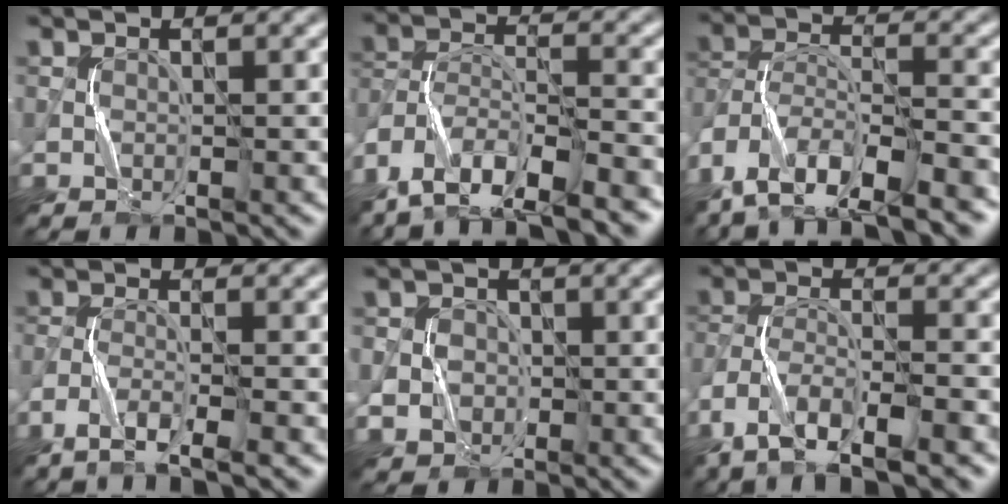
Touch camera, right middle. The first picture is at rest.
{"total": 10.7, "force": [-9.1, 3.0, 4.8], "torque": [-0.081, 0.004, -0.147]}
{"total": 12.0, "force": [-9.9, 3.9, 5.6], "torque": [-0.096, 0.006, -0.157]}
{"total": 3.5, "force": [-2.7, 0.0, 2.2], "torque": [-0.049, -0.003, -0.055]}
{"total": 3.7, "force": [-0.4, 3.6, 1.0], "torque": [-0.011, 0.020, -0.019]}
{"total": 8.0, "force": [-6.0, 1.8, 5.0], "torque": [-0.093, -0.003, -0.110]}